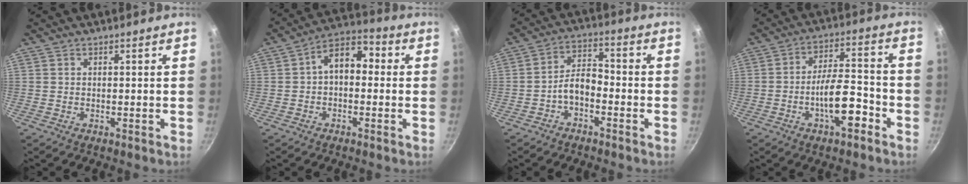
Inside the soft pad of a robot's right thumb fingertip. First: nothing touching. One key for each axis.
{"total": 8.9, "fx": 0.3, "fy": 5.9, "fz": 6.6, "tx": -0.075, "ty": 0.031, "tz": -0.012}
{"total": 5.8, "fx": -2.8, "fy": 3.1, "fz": 4.0, "tx": -0.062, "ty": 0.043, "tz": -0.055}
{"total": 10.6, "fx": -4.6, "fy": 3.9, "fz": 8.7, "tx": -0.123, "ty": 0.042, "tz": -0.076}